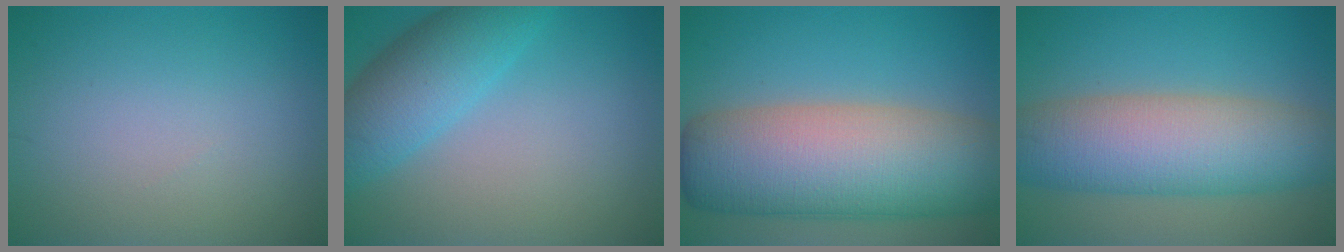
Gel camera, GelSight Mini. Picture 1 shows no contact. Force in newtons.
{"total": 5.9, "press": 5.9, "slide": 0.2}
{"total": 14.1, "press": 14.1, "slide": 0.4}
{"total": 9.8, "press": 9.8, "slide": 0.1}